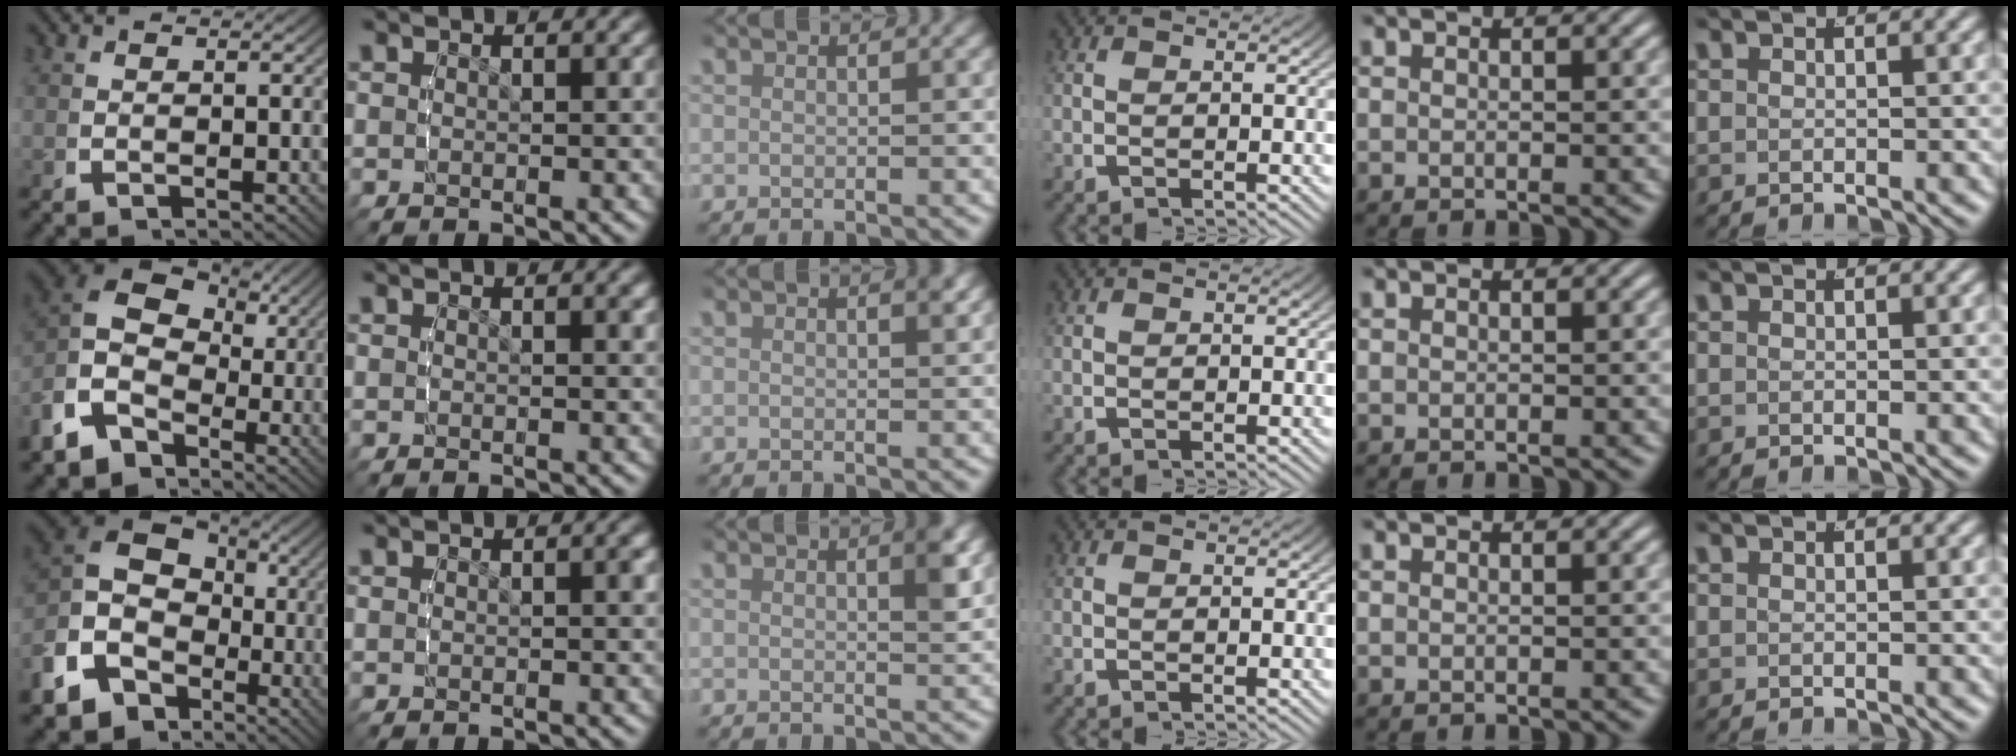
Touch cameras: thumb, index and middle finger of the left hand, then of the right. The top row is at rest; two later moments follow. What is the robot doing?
{"motion": "lift_and_place", "object": "air blower"}